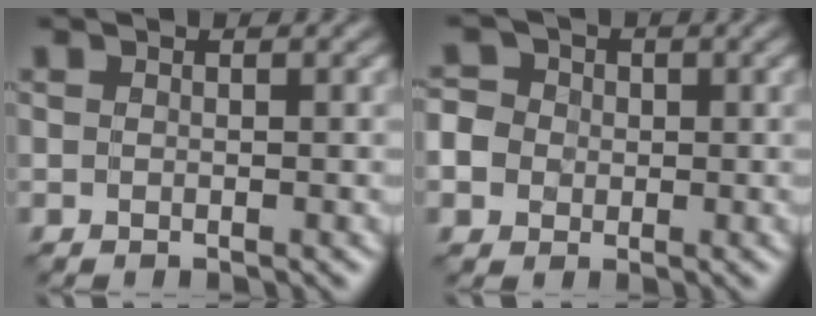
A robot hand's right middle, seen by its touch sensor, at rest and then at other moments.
{"total": 6.6, "force": [-0.9, 6.1, 2.1], "torque": [-0.048, 0.020, -0.044]}